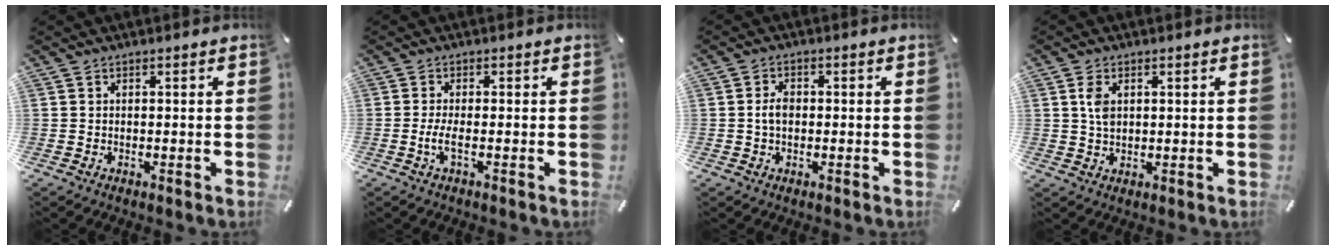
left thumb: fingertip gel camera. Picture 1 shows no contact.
{"total": 3.7, "force": [-0.8, 0.9, 3.5], "torque": [-0.082, -0.010, -0.019]}
{"total": 3.2, "force": [-0.2, 2.0, 2.5], "torque": [-0.056, 0.003, -0.006]}
{"total": 3.9, "force": [1.2, 2.5, 2.8], "torque": [-0.055, 0.003, 0.019]}